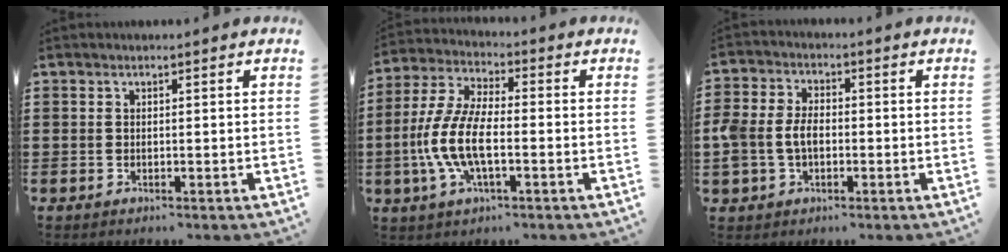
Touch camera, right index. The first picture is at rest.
{"total": 9.6, "force": [-2.5, 3.7, 8.5], "torque": [-0.205, -0.015, -0.053]}
{"total": 5.1, "force": [-0.9, 3.5, 3.6], "torque": [-0.099, -0.001, -0.025]}